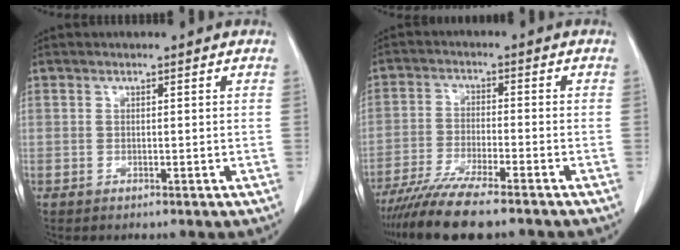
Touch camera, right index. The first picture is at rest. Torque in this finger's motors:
{"motor_torque": [0.57, -0.61, 0.50, 0.20]}